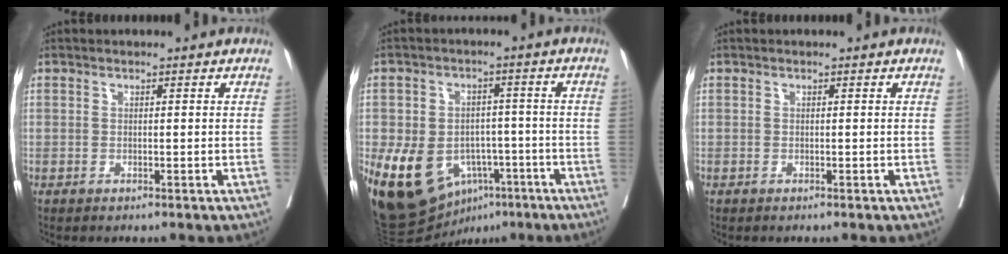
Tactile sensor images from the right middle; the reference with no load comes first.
{"total": 15.4, "force": [-6.5, 10.9, 8.8], "torque": [-0.167, 0.011, -0.089]}
{"total": 0.0}